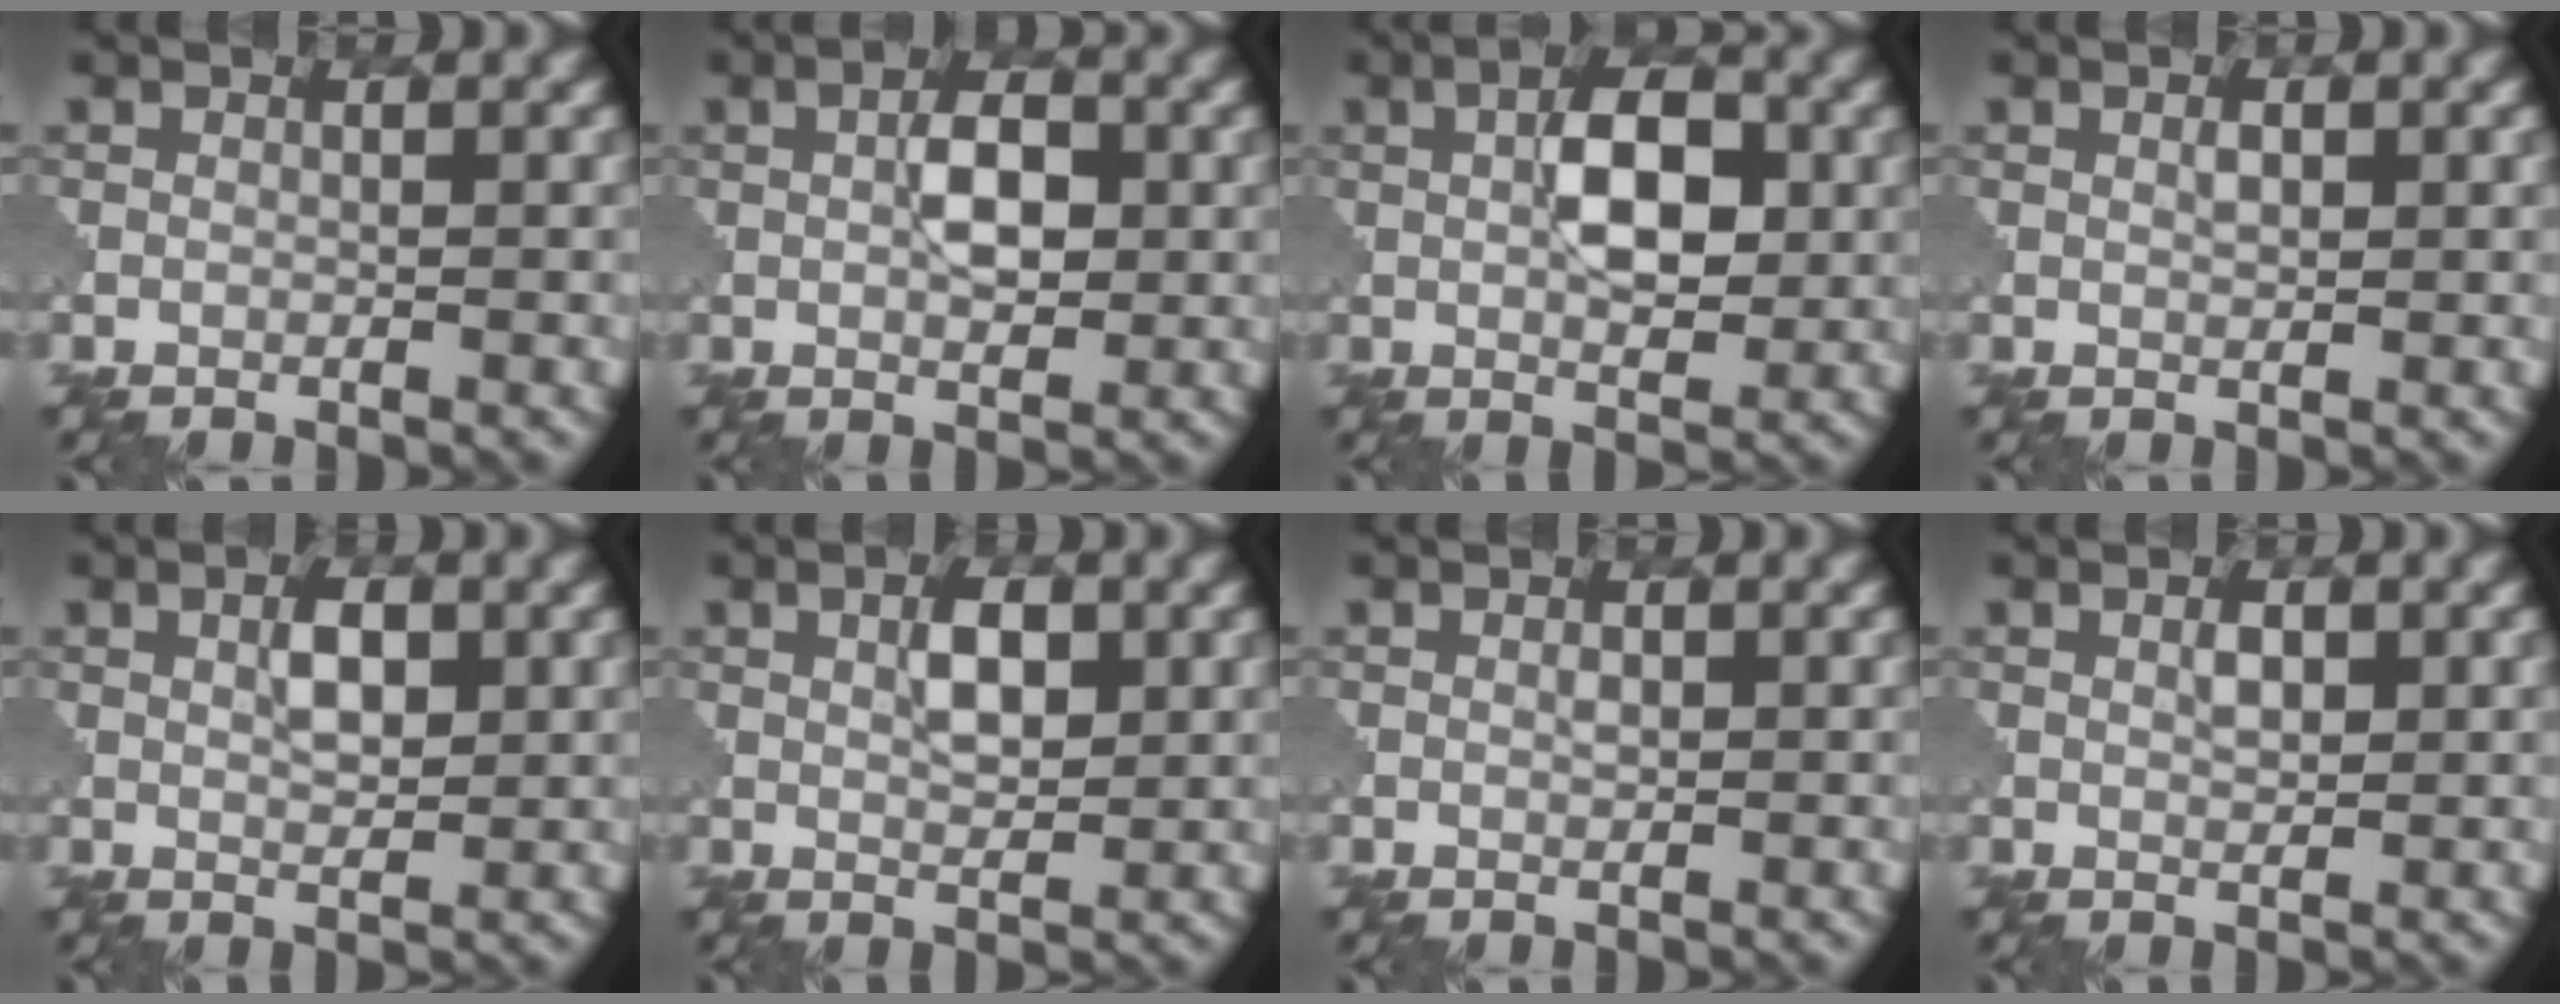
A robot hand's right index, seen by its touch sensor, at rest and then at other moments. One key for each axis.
{"total": 3.5, "fx": 0.6, "fy": 1.7, "fz": 2.9, "tx": -0.052, "ty": 0.001, "tz": 0.010}
{"total": 5.5, "fx": 1.1, "fy": 2.7, "fz": 4.6, "tx": -0.071, "ty": 0.002, "tz": 0.016}
{"total": 0.9, "fx": 0.5, "fy": 0.3, "fz": 0.7, "tx": -0.011, "ty": -0.002, "tz": 0.013}
{"total": 2.4, "fx": 1.0, "fy": 1.1, "fz": 1.9, "tx": -0.035, "ty": 0.001, "tz": 0.019}
{"total": 2.8, "fx": 1.1, "fy": 1.2, "fz": 2.3, "tx": -0.040, "ty": 0.002, "tz": 0.022}
{"total": 0.7, "fx": 0.3, "fy": 0.3, "fz": 0.5, "tx": -0.009, "ty": -0.003, "tz": 0.009}
{"total": 1.3, "fx": 0.7, "fy": 0.6, "fz": 1.0, "tx": -0.018, "ty": 0.000, "tz": 0.015}